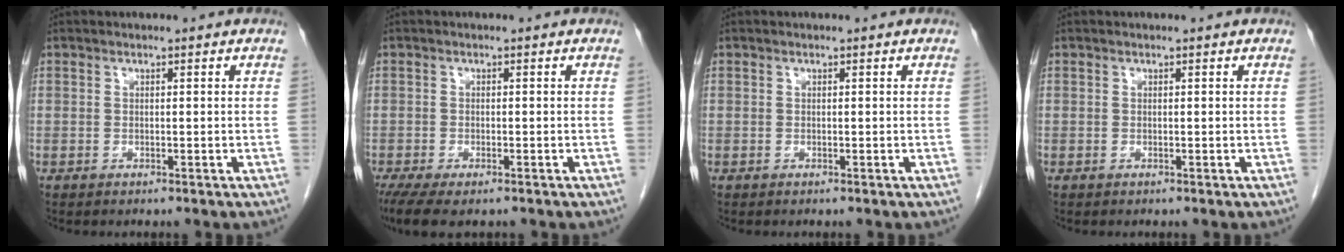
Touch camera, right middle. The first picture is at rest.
{"total": 6.6, "force": [-4.7, 2.3, 4.0], "torque": [-0.066, -0.015, -0.076]}
{"total": 0.0}
{"total": 0.0}